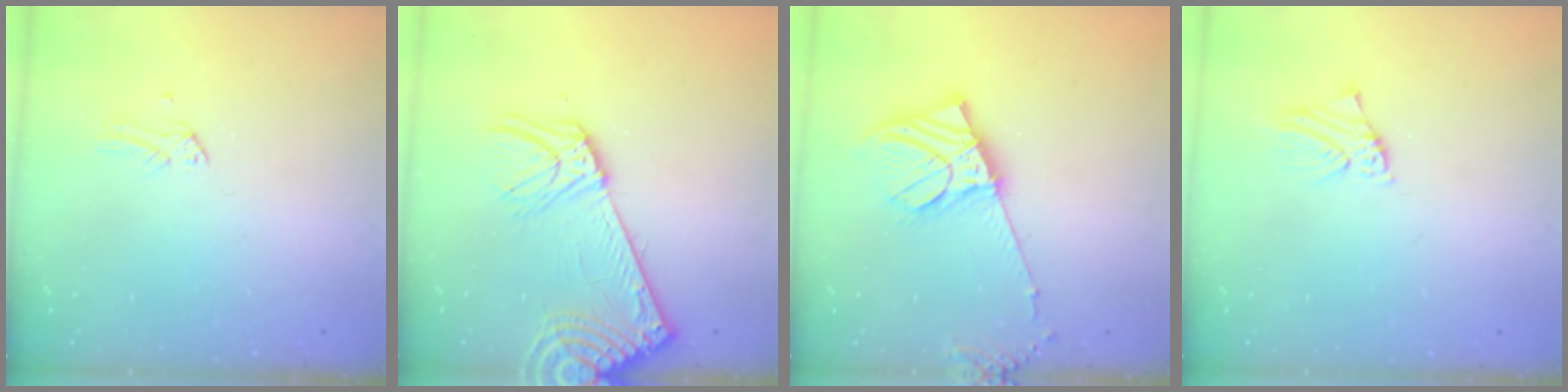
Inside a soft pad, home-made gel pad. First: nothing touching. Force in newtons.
{"total": 15.4, "press": 15.0, "slide": 3.8}
{"total": 10.6, "press": 10.4, "slide": 1.9}
{"total": 1.5, "press": 1.5, "slide": 0.1}